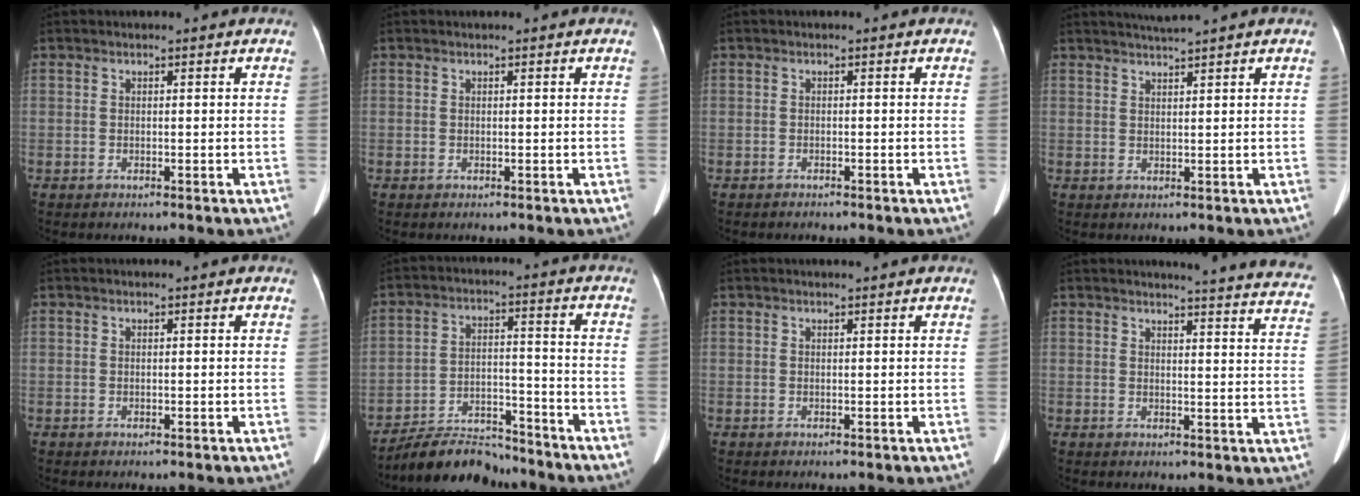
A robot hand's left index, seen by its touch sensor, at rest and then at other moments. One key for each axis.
{"total": 0.0}
{"total": 1.0, "fx": -1.0, "fy": 0.2, "fz": 0.0, "tx": -0.009, "ty": -0.004, "tz": -0.013}
{"total": 2.6, "fx": 2.3, "fy": -1.0, "fz": 0.7, "tx": -0.009, "ty": 0.006, "tz": 0.046}
{"total": 0.0}
{"total": 10.0, "fx": -9.6, "fy": 2.2, "fz": 1.6, "tx": -0.033, "ty": 0.008, "tz": -0.164}
{"total": 3.8, "fx": 3.5, "fy": -0.1, "fz": 1.6, "tx": -0.022, "ty": 0.015, "tz": 0.037}
{"total": 19.6, "fx": 18.9, "fy": 0.7, "fz": 4.9, "tx": -0.049, "ty": -0.107, "tz": 0.188}